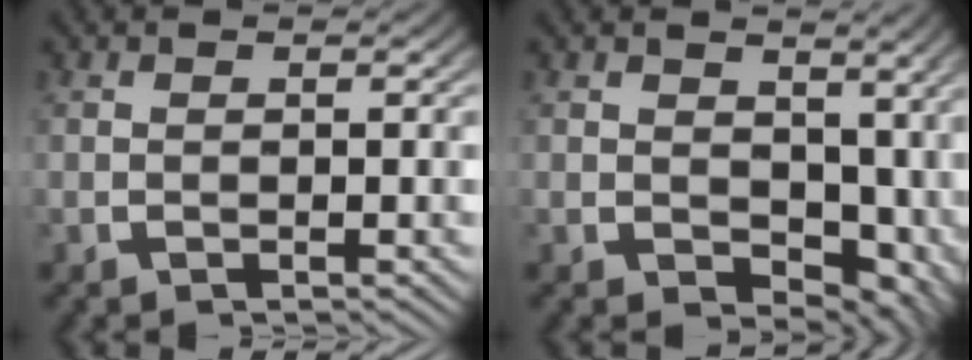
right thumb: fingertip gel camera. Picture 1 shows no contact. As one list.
[{"total": 6.5, "force": [0.7, 4.8, 4.3], "torque": [-0.062, -0.033, 0.028]}]